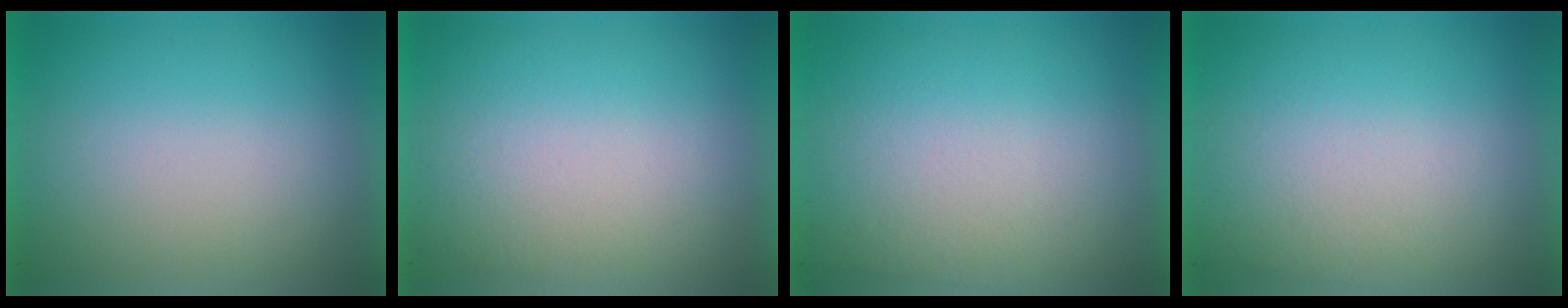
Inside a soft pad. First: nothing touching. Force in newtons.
{"total": 1.4}
{"total": 2.8}
{"total": 2.4}